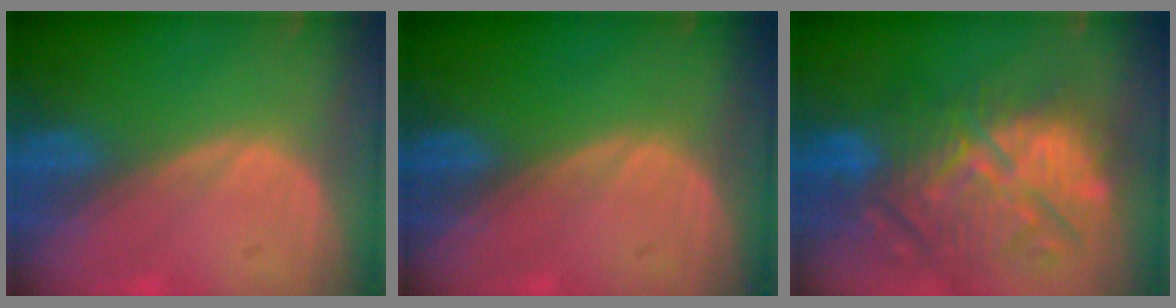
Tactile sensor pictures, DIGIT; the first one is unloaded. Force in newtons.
{"total": 0.0}
{"total": 12.5, "press": 12.0, "slide": 3.6}